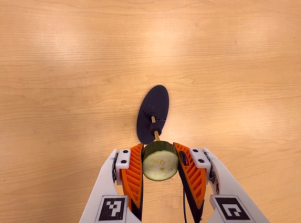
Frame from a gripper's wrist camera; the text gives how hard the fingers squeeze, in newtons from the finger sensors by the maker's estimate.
{"total": 12.5, "left": 11.9, "right": 13.1}